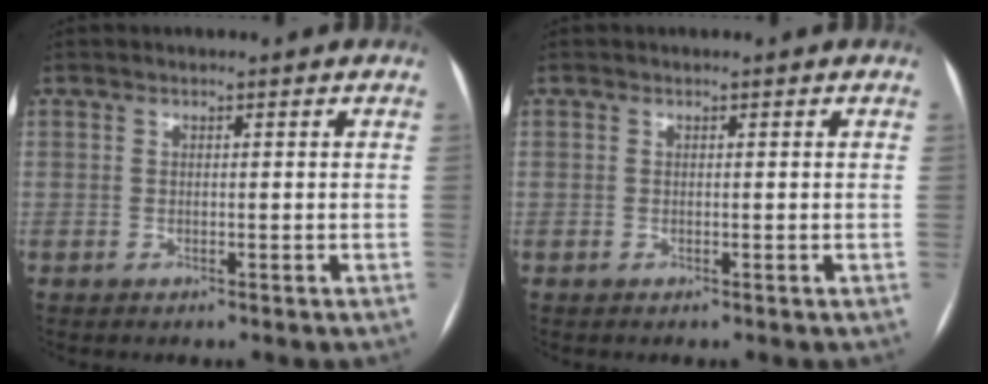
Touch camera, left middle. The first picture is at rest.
{"total": 0.0}